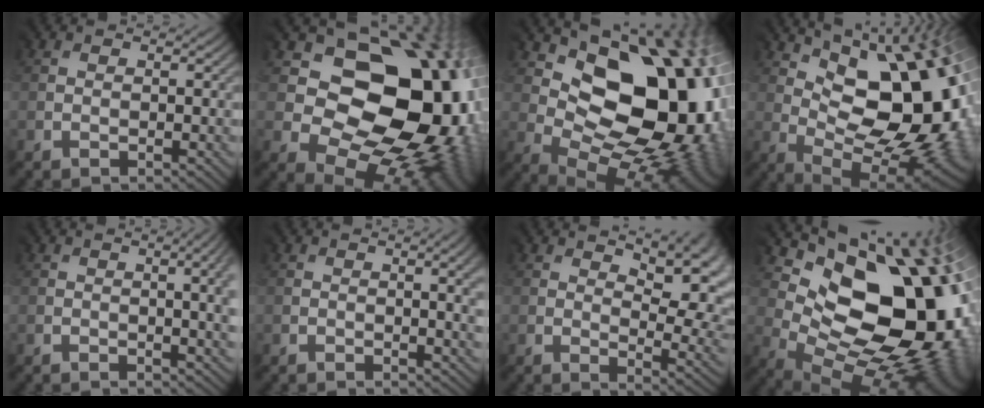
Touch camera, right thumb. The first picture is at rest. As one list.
[{"total": 16.8, "force": [0.5, 13.1, 10.4], "torque": [-0.112, -0.018, 0.027]}, {"total": 16.0, "force": [2.1, 10.6, 11.8], "torque": [-0.125, -0.010, 0.058]}, {"total": 16.8, "force": [3.0, 8.4, 14.2], "torque": [-0.168, 0.030, 0.059]}, {"total": 5.7, "force": [-0.6, 1.7, 5.4], "torque": [-0.026, 0.014, -0.015]}, {"total": 4.1, "force": [-0.3, 1.3, 3.8], "torque": [-0.021, 0.005, -0.010]}, {"total": 11.1, "force": [4.2, 5.1, 8.9], "torque": [-0.123, 0.027, 0.073]}, {"total": 16.7, "force": [2.9, 11.3, 12.0], "torque": [-0.138, -0.015, 0.078]}]